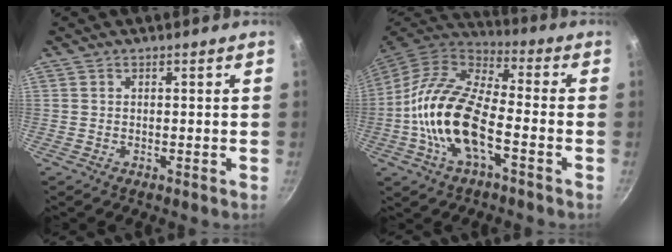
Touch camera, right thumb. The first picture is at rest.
{"total": 17.3, "force": [-4.4, 7.7, 14.9], "torque": [-0.280, 0.035, -0.099]}